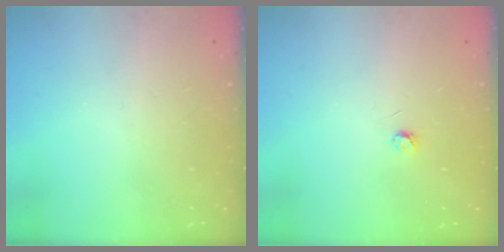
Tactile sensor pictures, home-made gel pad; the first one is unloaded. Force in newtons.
{"total": 2.8, "press": 2.7, "slide": 0.3}